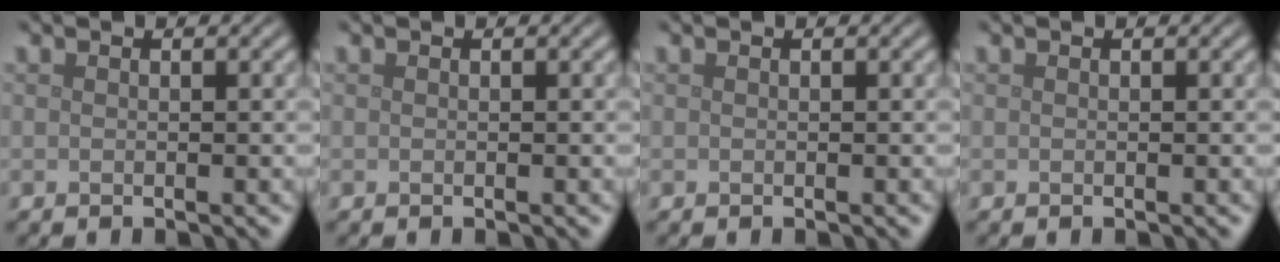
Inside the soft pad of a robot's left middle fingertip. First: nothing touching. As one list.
[{"total": 0.0}, {"total": 0.0}, {"total": 0.0}]